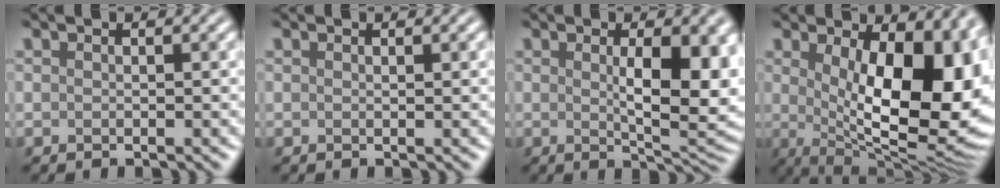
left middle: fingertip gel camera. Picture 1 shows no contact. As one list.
[{"total": 0.0}, {"total": 7.8, "force": [0.8, 2.4, 7.3], "torque": [-0.104, -0.009, 0.021]}, {"total": 13.2, "force": [1.7, 5.9, 11.6], "torque": [-0.131, -0.012, 0.035]}]